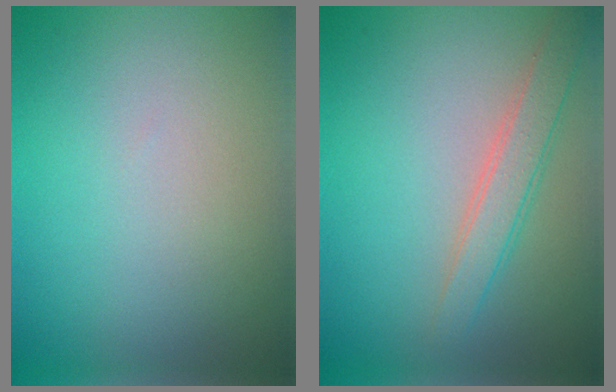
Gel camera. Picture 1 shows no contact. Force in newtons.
{"total": 2.8, "press": 2.8, "slide": 0.1}